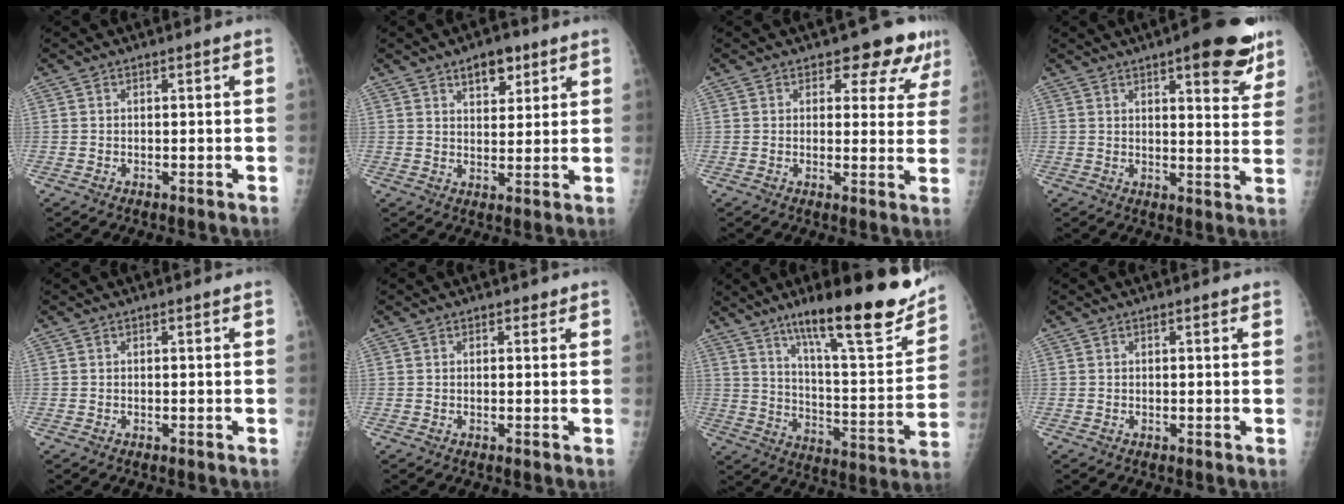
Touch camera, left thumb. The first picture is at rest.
{"total": 6.2, "force": [3.7, 3.3, 3.6], "torque": [-0.023, -0.018, 0.057]}
{"total": 7.8, "force": [5.6, 4.2, 3.6], "torque": [-0.003, -0.027, 0.052]}
{"total": 13.2, "force": [8.0, 4.2, 9.6], "torque": [-0.078, -0.037, 0.099]}
{"total": 0.0}
{"total": 0.7, "force": [0.5, 0.5, 0.1], "torque": [0.012, -0.002, 0.005]}
{"total": 24.0, "force": [16.2, 4.7, 17.1], "torque": [-0.226, -0.068, 0.255]}
{"total": 0.5, "force": [0.4, 0.2, 0.3], "torque": [-0.006, -0.002, 0.003]}